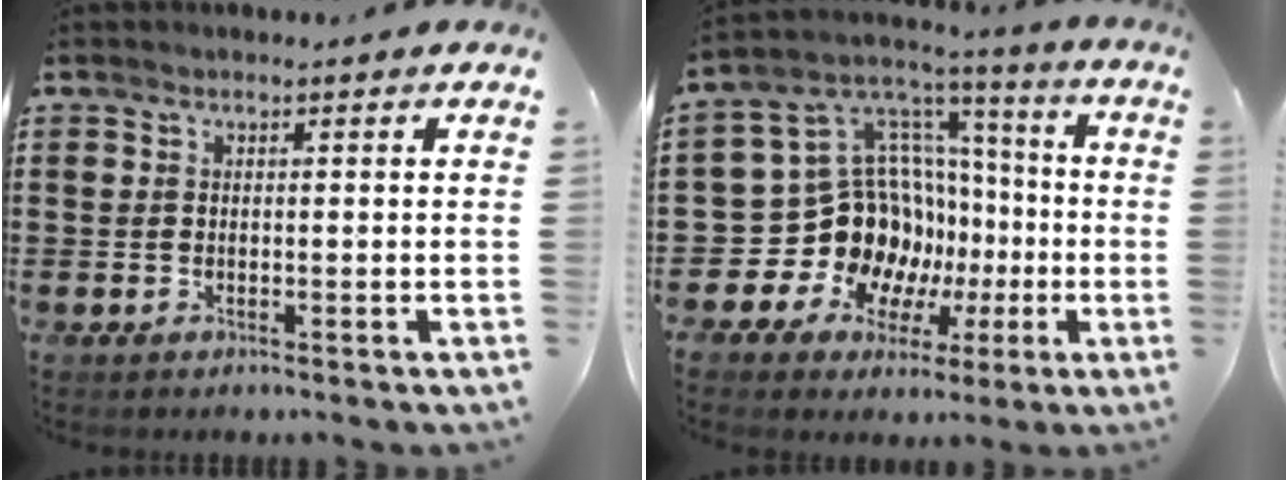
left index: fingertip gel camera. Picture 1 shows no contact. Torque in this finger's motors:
{"motor_torque": [1.18, 0.96, 0.32, 0.03]}